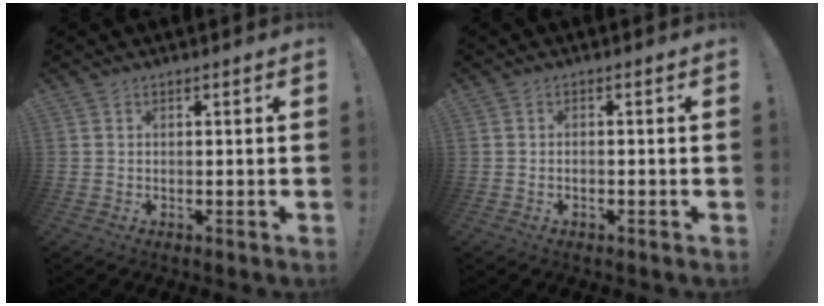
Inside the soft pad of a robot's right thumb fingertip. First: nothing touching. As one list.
[{"total": 0.8, "force": [-0.6, 0.2, 0.4], "torque": [-0.006, 0.002, -0.011]}]